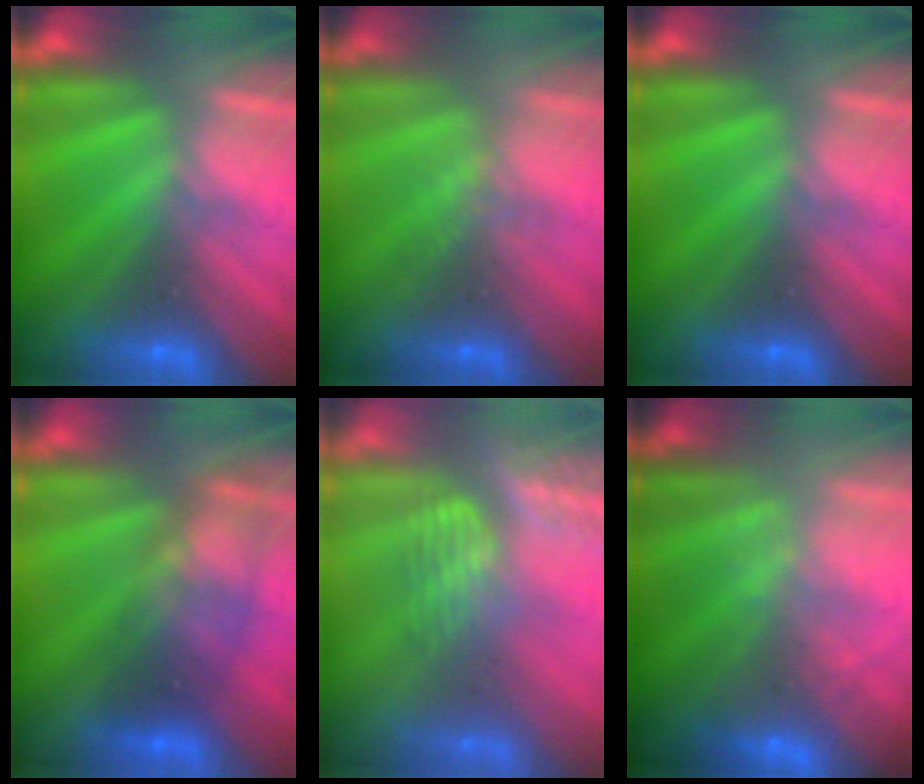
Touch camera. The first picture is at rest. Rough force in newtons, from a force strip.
{"total": 1.5}
{"total": 0.0}
{"total": 8.8}
{"total": 4.8}
{"total": 10.3}